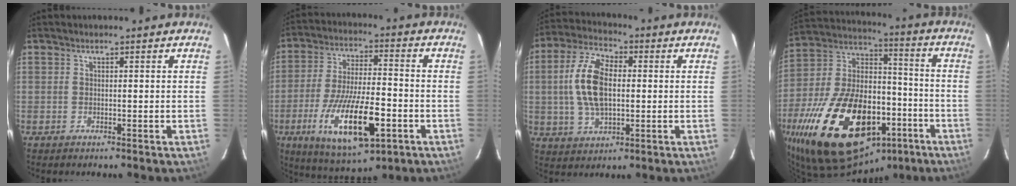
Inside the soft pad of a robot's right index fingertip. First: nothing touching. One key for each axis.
{"total": 18.6, "fx": -7.4, "fy": 6.0, "fz": 16.0, "tx": -0.320, "ty": -0.031, "tz": -0.116}
{"total": 12.2, "fx": 0.4, "fy": 6.4, "fz": 10.4, "tx": -0.217, "ty": 0.016, "tz": 0.010}
{"total": 34.7, "fx": -16.6, "fy": 18.8, "fz": 24.0, "tx": -0.468, "ty": 0.002, "tz": -0.249}